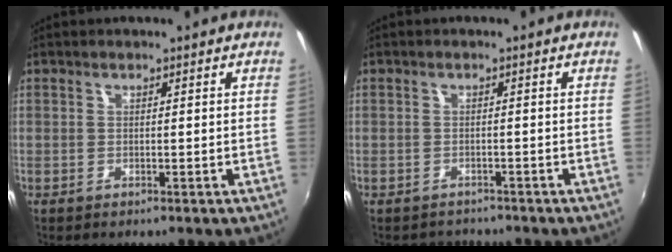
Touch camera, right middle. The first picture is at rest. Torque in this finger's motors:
{"motor_torque": [-0.90, -0.29, -0.15, -0.12]}